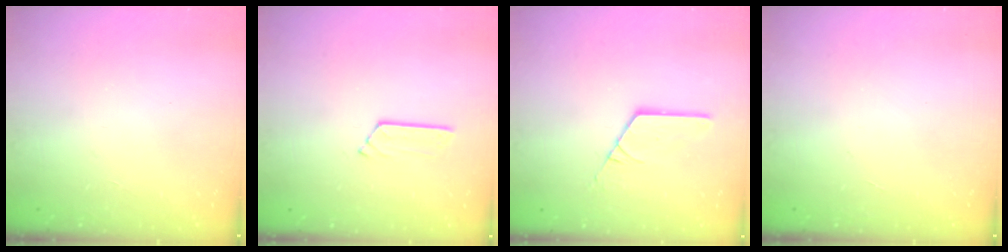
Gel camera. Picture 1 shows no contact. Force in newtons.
{"total": 3.2, "press": 3.2, "slide": 0.3}
{"total": 2.9, "press": 2.9, "slide": 0.1}
{"total": 0.0}